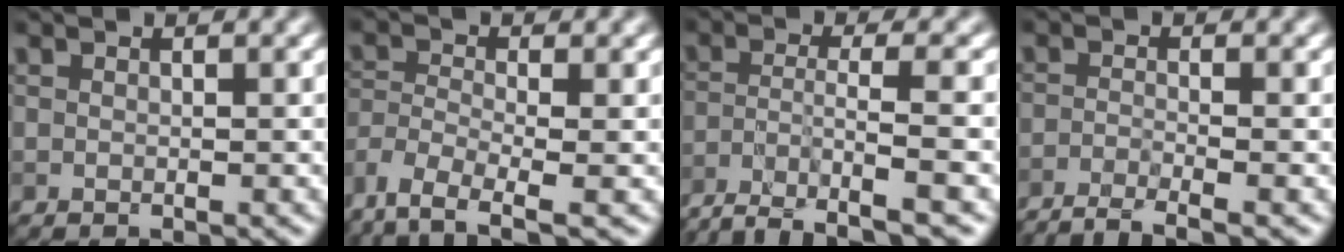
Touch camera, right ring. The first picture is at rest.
{"total": 5.5, "force": [-4.1, 1.6, 3.3], "torque": [-0.069, -0.009, -0.088]}
{"total": 5.4, "force": [-3.9, 1.0, 3.6], "torque": [-0.063, -0.005, -0.078]}
{"total": 4.0, "force": [-3.2, 0.6, 2.4], "torque": [-0.043, 0.000, -0.071]}